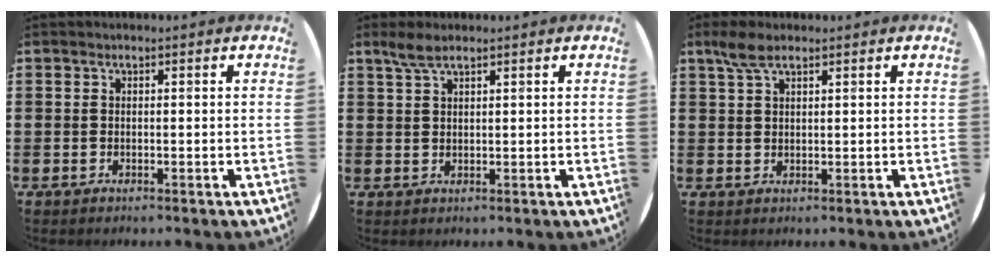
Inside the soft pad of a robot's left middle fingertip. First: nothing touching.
{"total": 2.6, "force": [2.0, 0.6, 1.5], "torque": [-0.034, 0.004, 0.036]}
{"total": 3.1, "force": [2.2, 1.1, 2.0], "torque": [-0.043, 0.006, 0.040]}